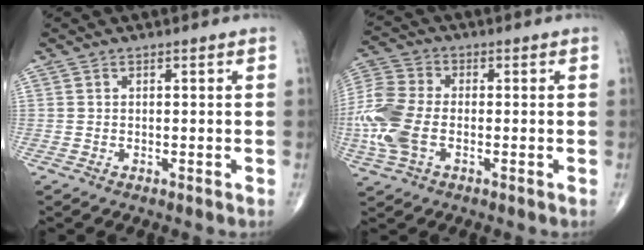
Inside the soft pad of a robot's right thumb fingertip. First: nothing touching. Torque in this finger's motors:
{"motor_torque": [0.46, 0.35, 0.85, 0.21, 0.13]}